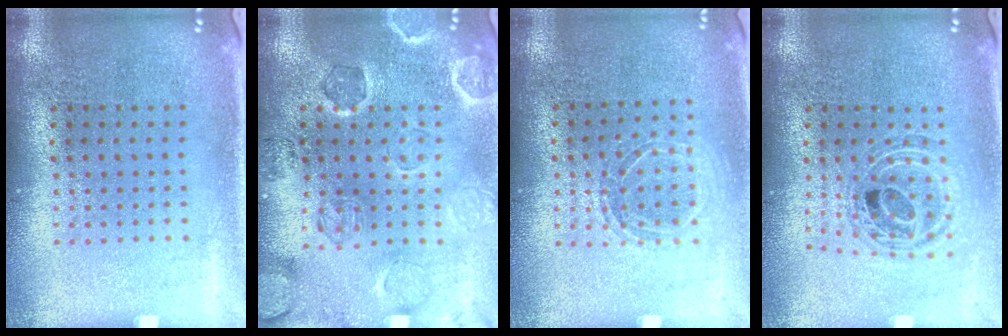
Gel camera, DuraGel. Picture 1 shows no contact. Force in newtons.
{"total": 1.0, "press": 0.9, "slide": 0.3}
{"total": 1.2, "press": 1.1, "slide": 0.4}
{"total": 0.9, "press": 0.8, "slide": 0.2}